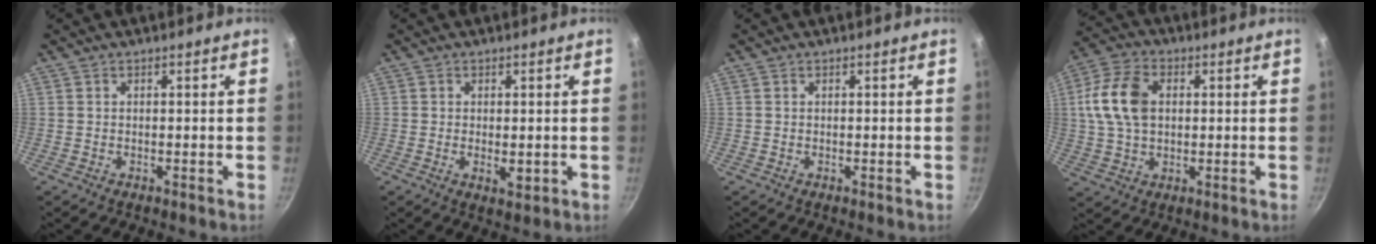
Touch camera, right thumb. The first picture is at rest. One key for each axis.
{"total": 3.0, "fx": -0.3, "fy": 1.6, "fz": 2.5, "tx": -0.041, "ty": -0.008, "tz": -0.003}
{"total": 0.0}
{"total": 12.2, "fx": 2.0, "fy": 8.3, "fz": 8.7, "tx": -0.155, "ty": 0.012, "tz": 0.029}